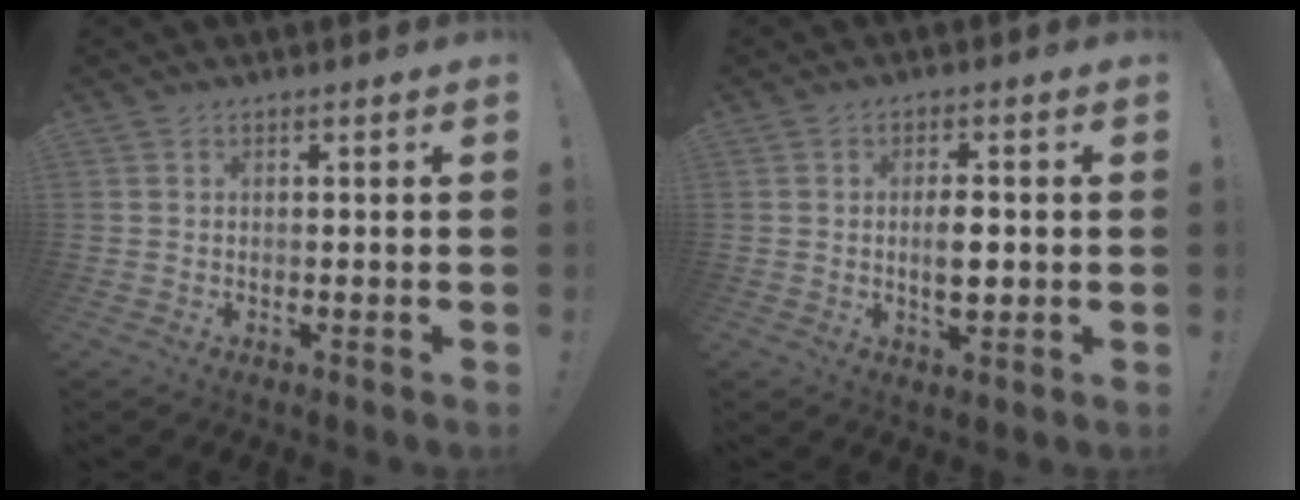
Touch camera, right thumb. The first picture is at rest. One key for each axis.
{"total": 5.3, "fx": -0.3, "fy": 2.3, "fz": 4.7, "tx": -0.076, "ty": -0.005, "tz": -0.014}